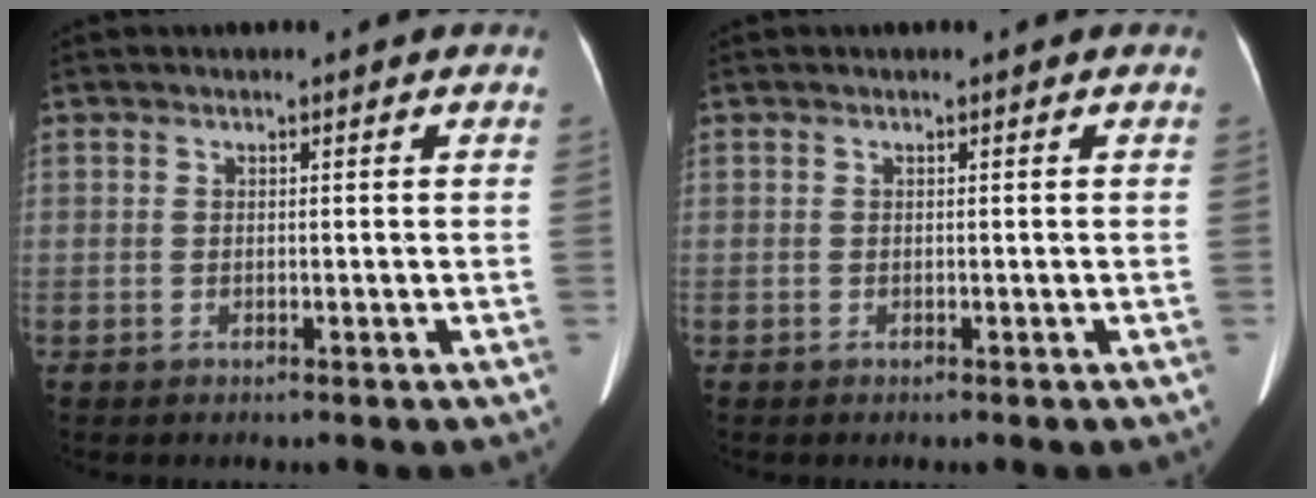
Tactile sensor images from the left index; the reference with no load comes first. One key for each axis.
{"total": 0.0}